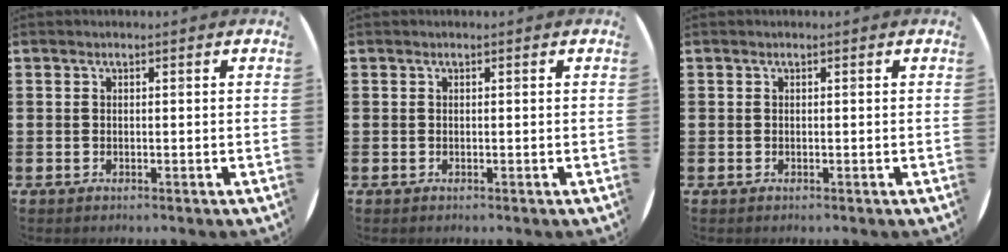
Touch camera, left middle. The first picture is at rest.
{"total": 0.0}
{"total": 0.0}